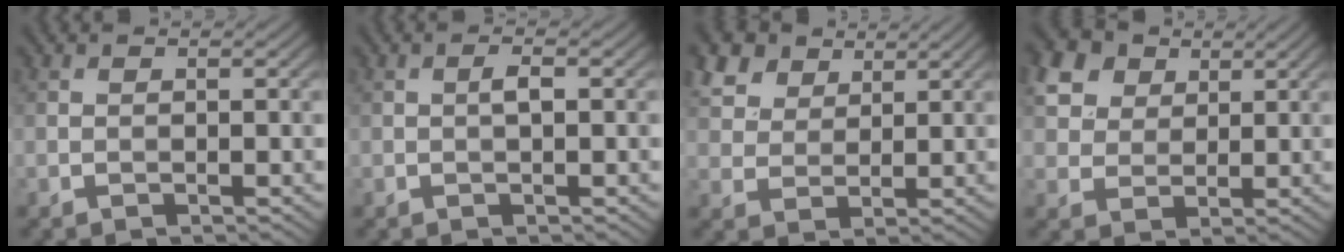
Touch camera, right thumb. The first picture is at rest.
{"total": 1.3, "force": [0.0, 0.3, 1.3], "torque": [-0.024, 0.005, -0.001]}
{"total": 6.9, "force": [4.6, 4.2, 3.0], "torque": [-0.096, 0.007, 0.096]}
{"total": 8.3, "force": [4.1, 6.1, 3.8], "torque": [-0.146, 0.019, 0.081]}